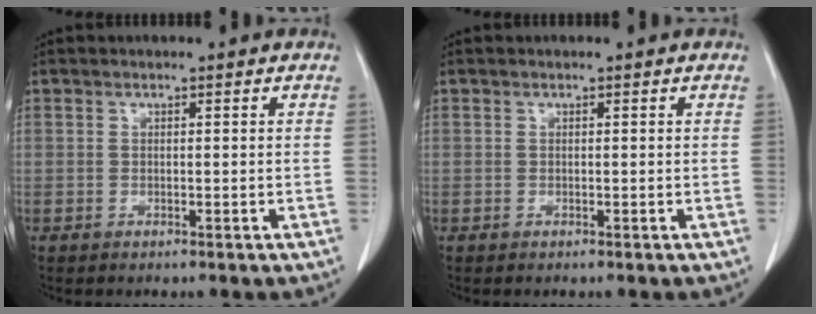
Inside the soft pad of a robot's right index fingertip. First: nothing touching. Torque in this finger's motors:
{"motor_torque": [-0.01, 0.00, 0.00, 0.00]}